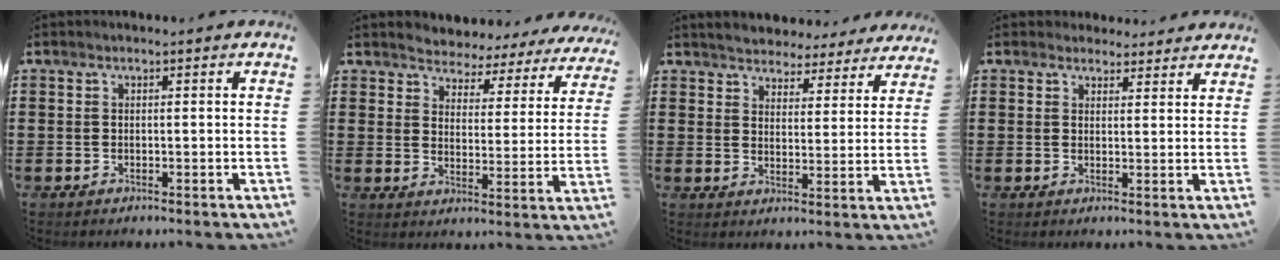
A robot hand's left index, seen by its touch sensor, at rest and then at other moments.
{"total": 3.7, "force": [3.6, 0.6, -0.6], "torque": [-0.015, -0.030, 0.058]}
{"total": 4.2, "force": [4.2, 0.3, 0.1], "torque": [-0.024, -0.024, 0.072]}
{"total": 2.8, "force": [2.6, 1.1, 0.2], "torque": [-0.004, -0.005, 0.047]}